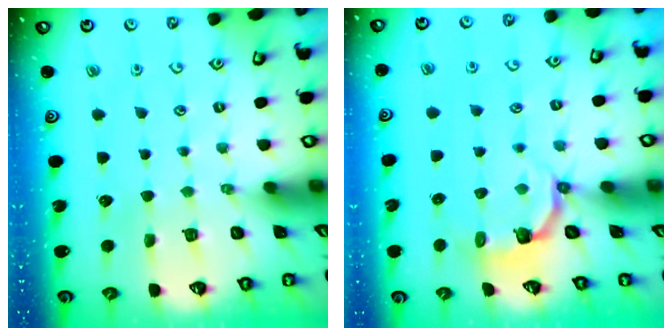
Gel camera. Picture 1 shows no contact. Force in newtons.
{"total": 3.5, "press": 1.8, "slide": 3.1}